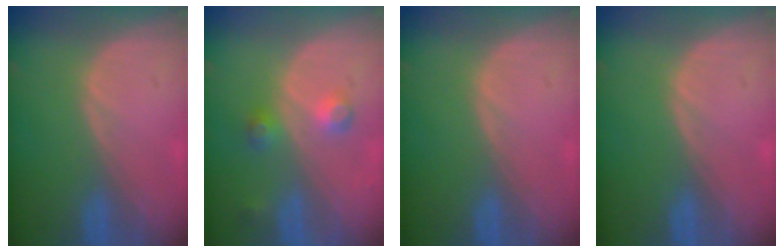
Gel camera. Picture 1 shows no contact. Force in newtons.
{"total": 3.7, "press": 3.7, "slide": 0.4}
{"total": 0.0}
{"total": 0.0}